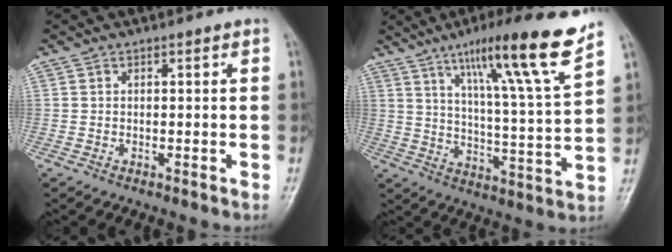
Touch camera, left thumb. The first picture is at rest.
{"total": 17.8, "force": [11.5, 0.4, 13.5], "torque": [-0.196, -0.058, 0.177]}